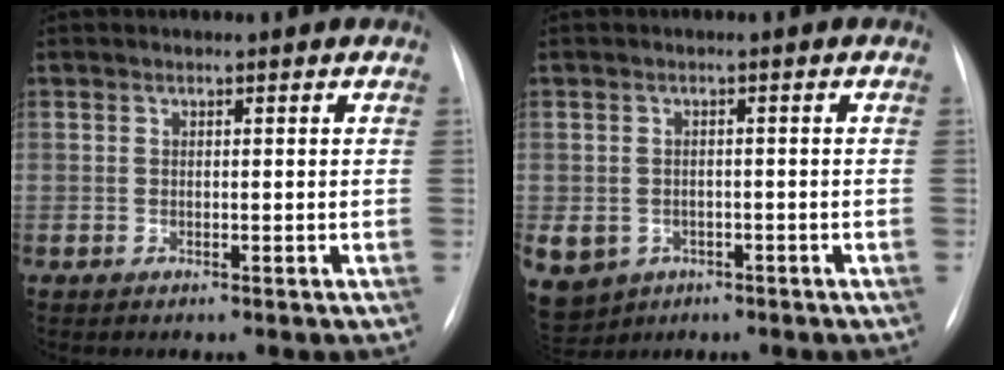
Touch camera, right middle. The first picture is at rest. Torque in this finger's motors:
{"motor_torque": [1.10, -0.75, 0.59, 0.16]}